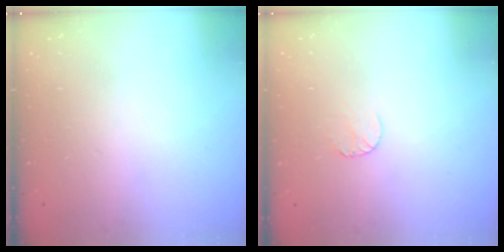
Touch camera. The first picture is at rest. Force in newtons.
{"total": 4.8, "press": 4.8, "slide": 0.5}